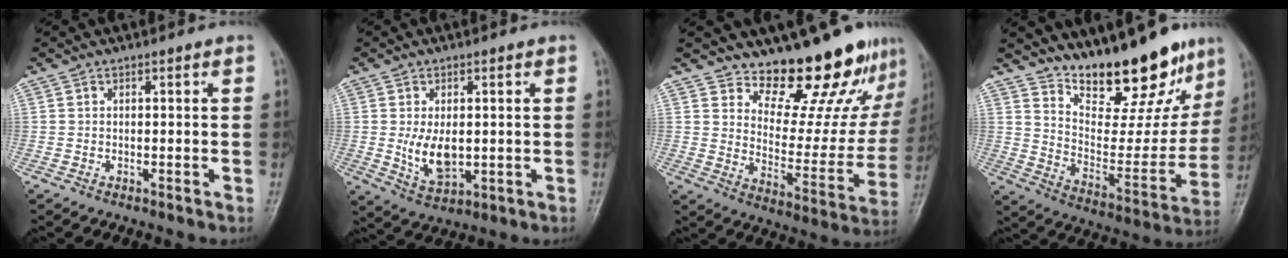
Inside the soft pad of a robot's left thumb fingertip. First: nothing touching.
{"total": 7.2, "force": [0.0, 4.3, 5.7], "torque": [-0.089, -0.016, 0.010]}
{"total": 17.6, "force": [15.0, 6.3, 6.7], "torque": [-0.028, -0.128, 0.205]}
{"total": 21.3, "force": [16.5, 7.6, 11.1], "torque": [-0.116, -0.108, 0.254]}